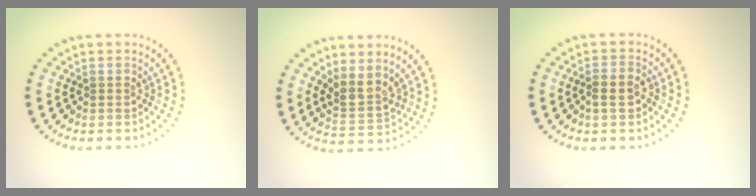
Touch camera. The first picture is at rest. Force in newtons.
{"total": 2.9, "press": 2.3, "slide": 1.8}
{"total": 2.0, "press": 1.9, "slide": 0.5}